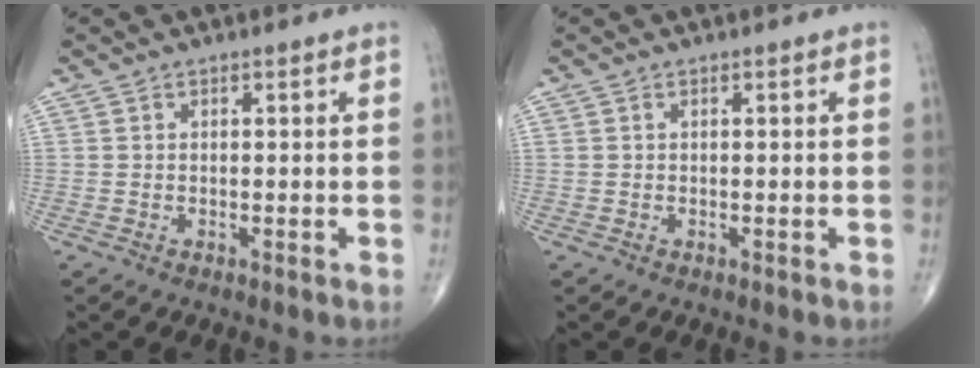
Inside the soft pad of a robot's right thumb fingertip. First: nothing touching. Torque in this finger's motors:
{"motor_torque": [-0.34, -0.22, 0.25, 0.17, -0.07]}